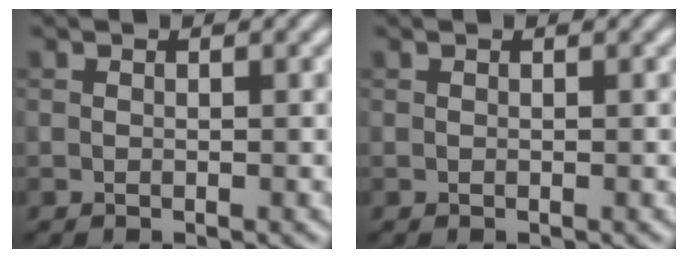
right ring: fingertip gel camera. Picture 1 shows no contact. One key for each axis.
{"total": 0.0}